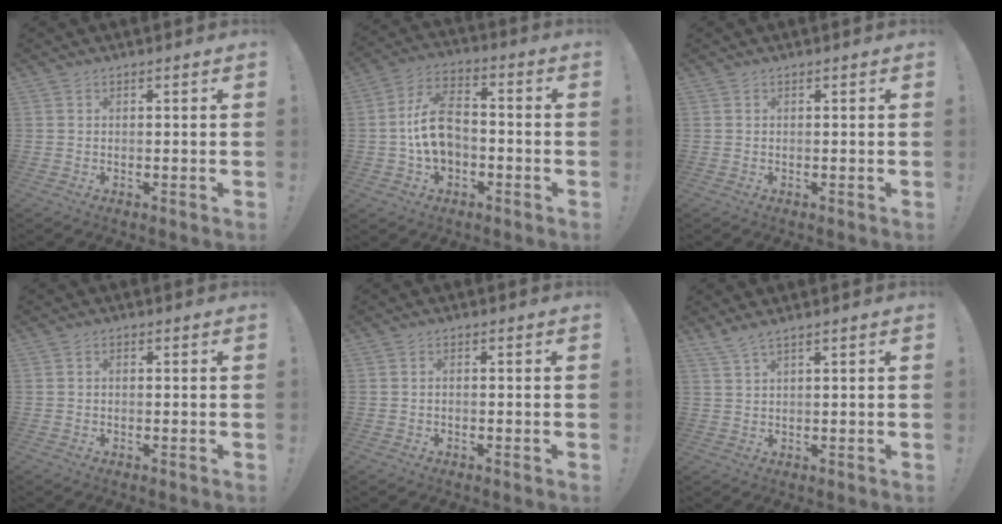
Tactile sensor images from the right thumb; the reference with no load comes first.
{"total": 12.4, "force": [-1.8, 8.5, 8.8], "torque": [-0.170, 0.020, -0.033]}
{"total": 0.0}
{"total": 0.7, "force": [-0.4, 0.5, 0.4], "torque": [-0.015, 0.004, -0.006]}
{"total": 0.9, "force": [-0.7, 0.3, 0.4], "torque": [-0.012, 0.004, -0.012]}
{"total": 2.9, "force": [2.2, 0.0, 1.9], "torque": [-0.045, -0.007, 0.040]}